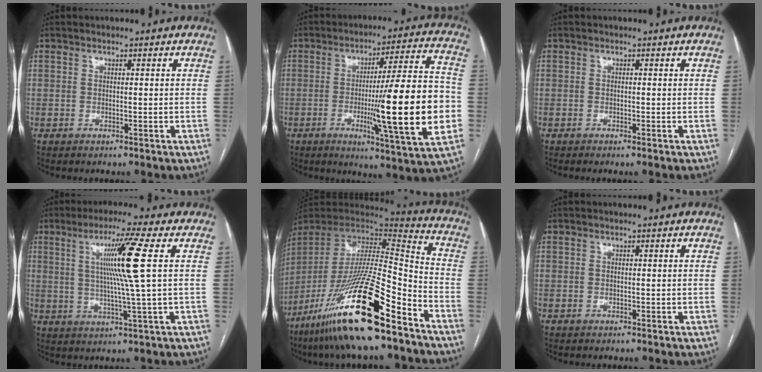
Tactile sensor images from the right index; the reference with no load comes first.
{"total": 20.7, "force": [-3.6, 0.2, 20.4], "torque": [-0.281, -0.006, -0.052]}
{"total": 0.5, "force": [-0.4, -0.1, 0.4], "torque": [-0.007, 0.001, -0.007]}
{"total": 9.8, "force": [2.3, -2.1, 9.3], "torque": [-0.163, -0.001, 0.049]}
{"total": 26.5, "force": [-16.7, 3.1, 20.3], "torque": [-0.377, -0.045, -0.303]}
{"total": 0.0}